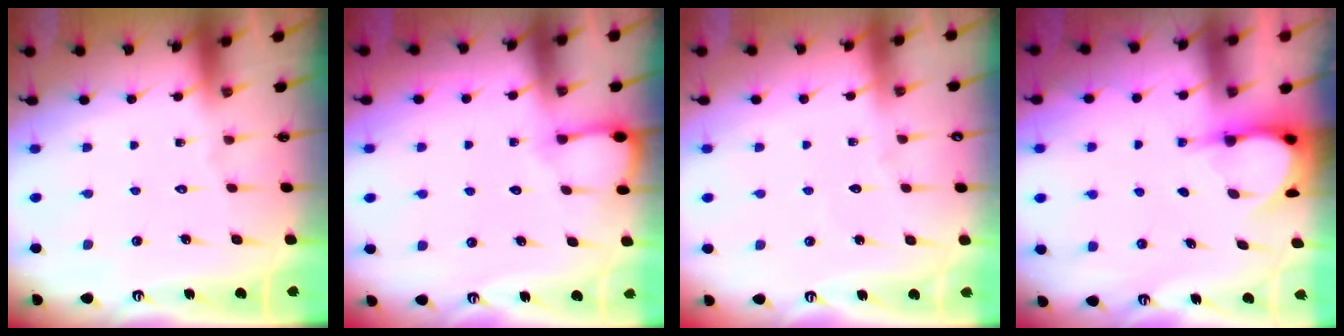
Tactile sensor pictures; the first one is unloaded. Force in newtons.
{"total": 4.2, "press": 4.2, "slide": 0.3}
{"total": 2.1, "press": 2.1, "slide": 0.3}
{"total": 3.8, "press": 3.8, "slide": 0.2}